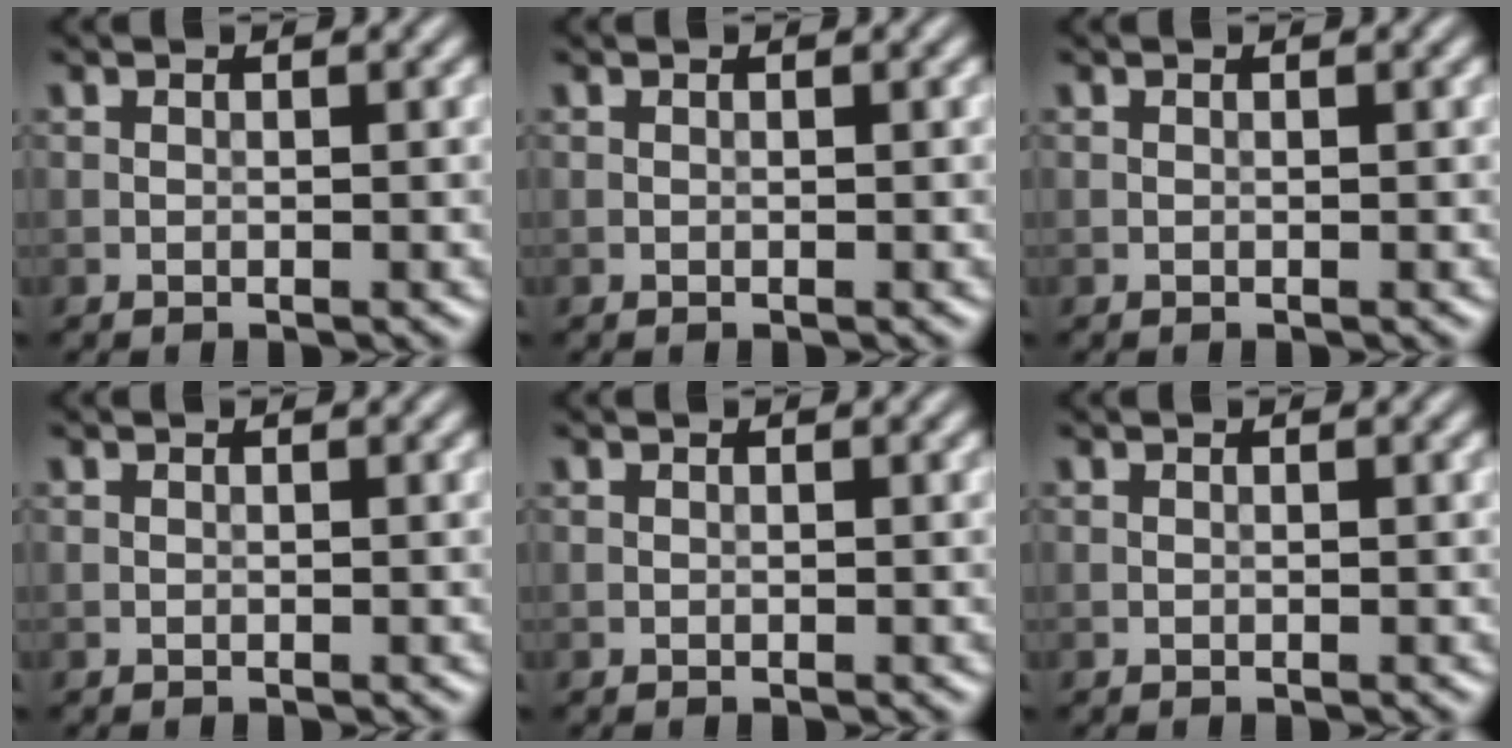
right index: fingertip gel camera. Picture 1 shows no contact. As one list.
[{"total": 0.0}, {"total": 0.0}, {"total": 0.0}, {"total": 0.0}, {"total": 0.0}]